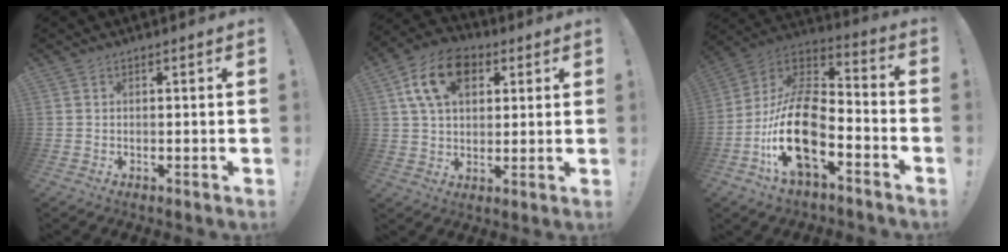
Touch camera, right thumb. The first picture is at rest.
{"total": 14.4, "force": [5.5, 9.7, 9.1], "torque": [-0.150, -0.008, 0.106]}
{"total": 20.8, "force": [-8.0, 10.6, 16.0], "torque": [-0.324, 0.038, -0.135]}